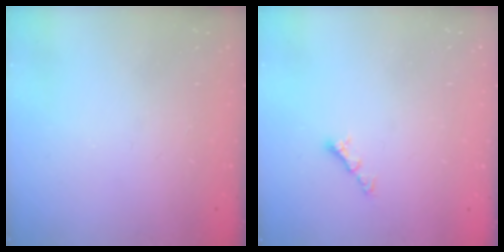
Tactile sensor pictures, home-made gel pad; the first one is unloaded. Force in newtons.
{"total": 3.4, "press": 3.3, "slide": 0.6}